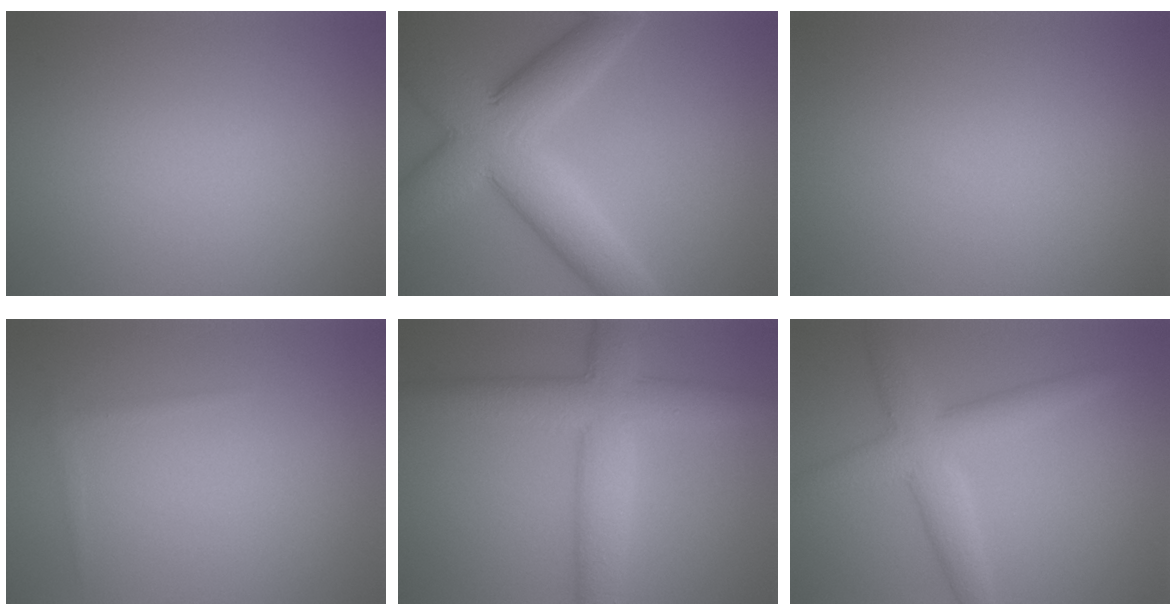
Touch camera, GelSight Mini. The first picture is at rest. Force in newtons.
{"total": 9.8, "press": 9.7, "slide": 0.6}
{"total": 0.0}
{"total": 0.6, "press": 0.6, "slide": 0.1}
{"total": 6.9, "press": 6.9, "slide": 0.2}
{"total": 4.9, "press": 4.9, "slide": 0.1}